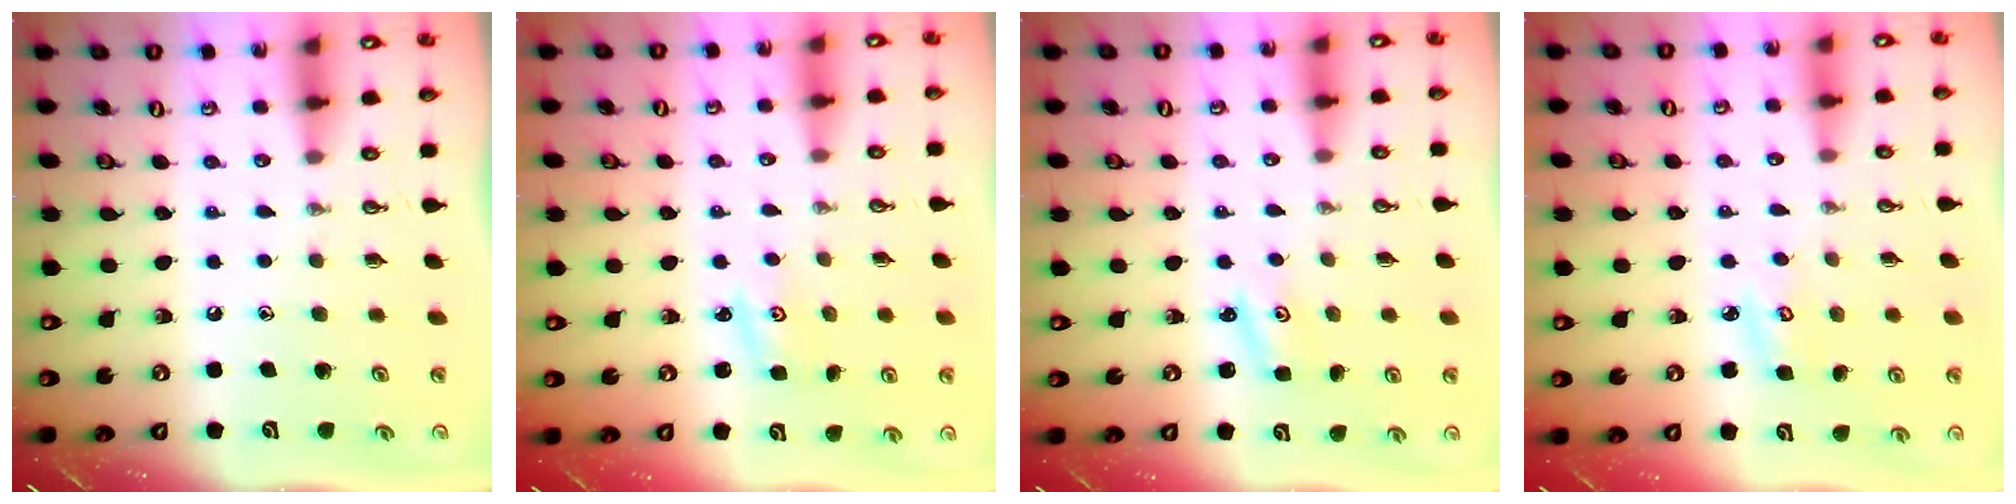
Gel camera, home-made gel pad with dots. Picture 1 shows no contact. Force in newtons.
{"total": 2.3, "press": 2.3, "slide": 0.3}
{"total": 2.0, "press": 2.0, "slide": 0.2}
{"total": 4.5, "press": 4.5, "slide": 0.5}